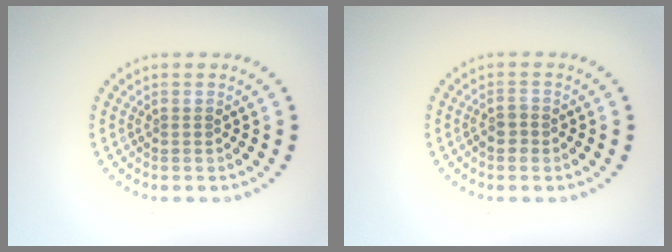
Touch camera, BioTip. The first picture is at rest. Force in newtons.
{"total": 1.5, "press": 1.3, "slide": 0.8}